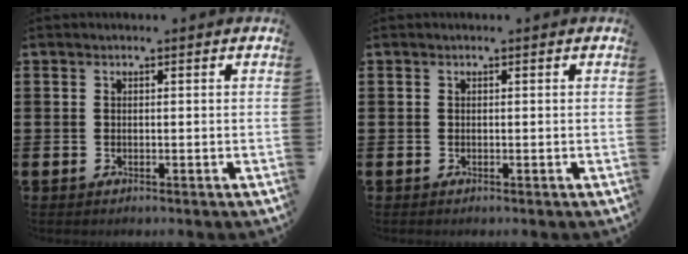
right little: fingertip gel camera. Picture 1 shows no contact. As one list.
[{"total": 0.0}]